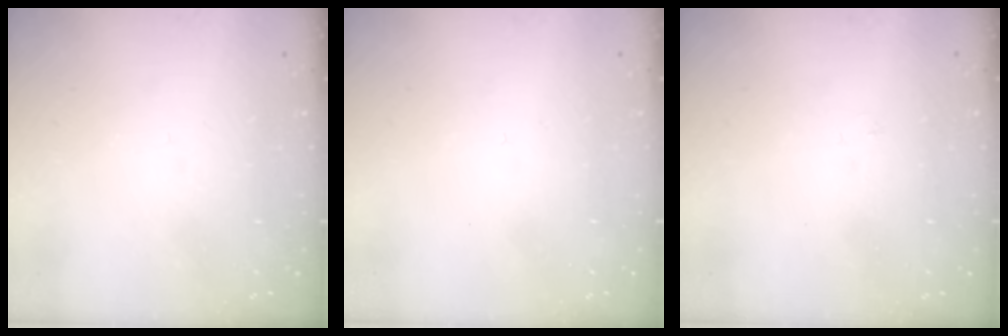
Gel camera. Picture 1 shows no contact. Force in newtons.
{"total": 1.6, "press": 1.6, "slide": 0.1}
{"total": 2.2, "press": 2.2, "slide": 0.3}